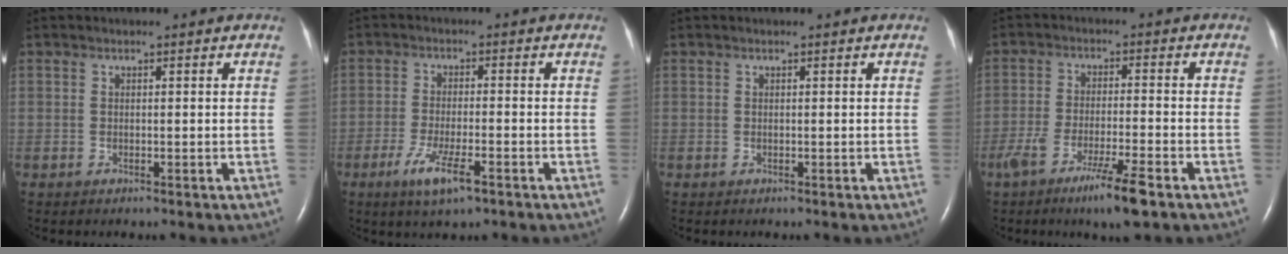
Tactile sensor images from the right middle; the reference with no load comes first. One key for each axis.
{"total": 6.2, "fx": -3.4, "fy": 0.9, "fz": 5.1, "tx": -0.104, "ty": -0.011, "tz": -0.057}
{"total": 0.0}
{"total": 8.3, "fx": -5.2, "fy": 0.2, "fz": 6.4, "tx": -0.120, "ty": -0.018, "tz": -0.090}